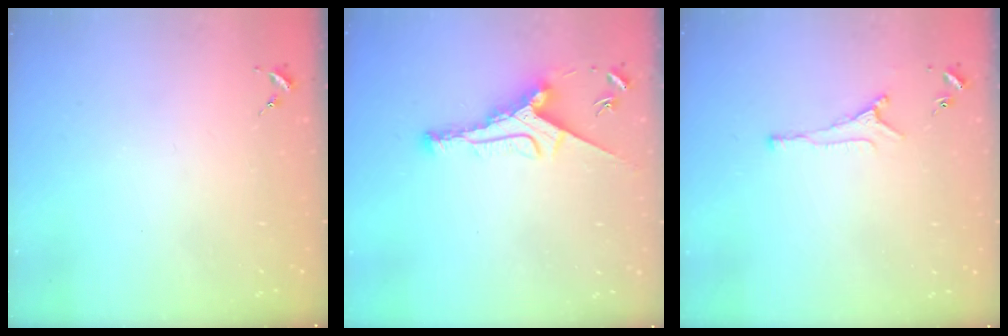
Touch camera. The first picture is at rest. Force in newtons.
{"total": 9.7, "press": 9.7, "slide": 0.4}
{"total": 6.0, "press": 5.9, "slide": 0.8}